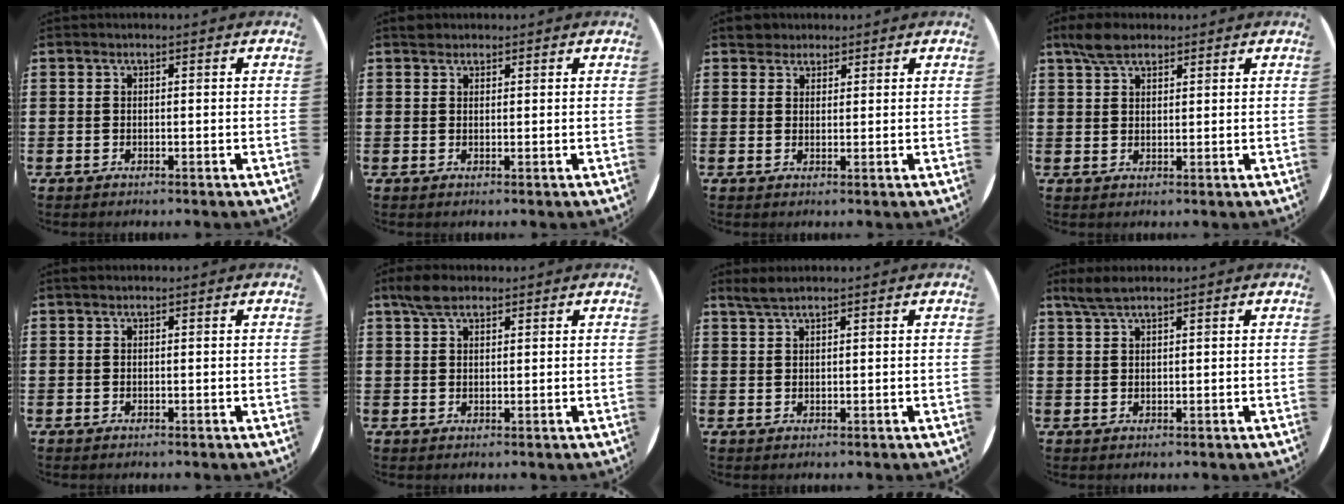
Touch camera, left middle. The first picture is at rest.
{"total": 1.0, "force": [0.9, 0.5, 0.0], "torque": [0.006, 0.000, 0.016]}
{"total": 2.4, "force": [2.2, 1.0, 0.0], "torque": [0.003, 0.002, 0.042]}
{"total": 4.0, "force": [3.1, 1.7, 1.9], "torque": [-0.035, 0.003, 0.057]}
{"total": 0.0}
{"total": 3.4, "force": [2.6, 1.5, 1.7], "torque": [-0.030, 0.004, 0.046]}
{"total": 1.8, "force": [1.6, 0.1, 0.9], "torque": [-0.020, 0.002, 0.029]}
{"total": 2.6, "force": [2.1, 0.4, 1.5], "torque": [-0.032, 0.003, 0.037]}